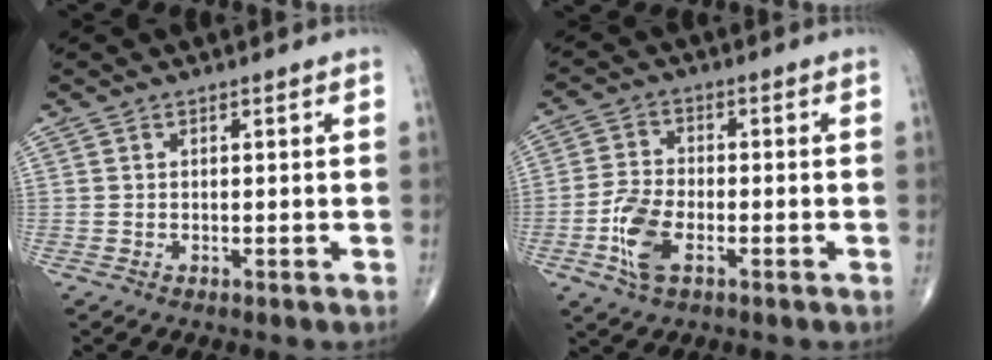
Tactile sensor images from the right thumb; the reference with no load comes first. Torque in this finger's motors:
{"motor_torque": [1.72, 1.63, 0.54, -0.71, 0.13]}